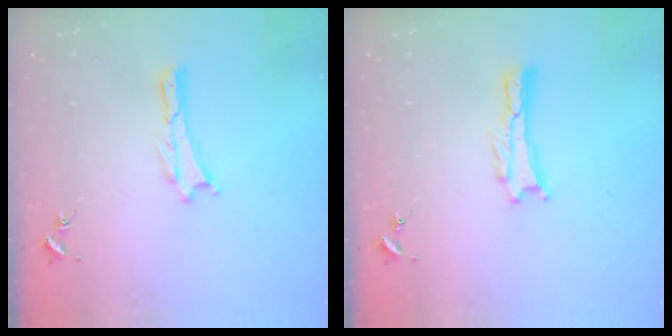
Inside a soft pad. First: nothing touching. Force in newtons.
{"total": 0.0}